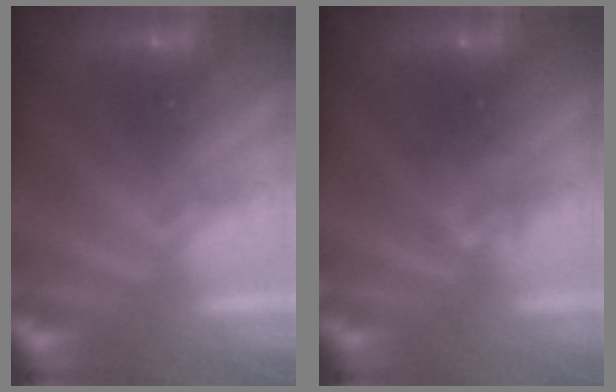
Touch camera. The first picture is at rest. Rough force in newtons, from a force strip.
{"total": 2.8}